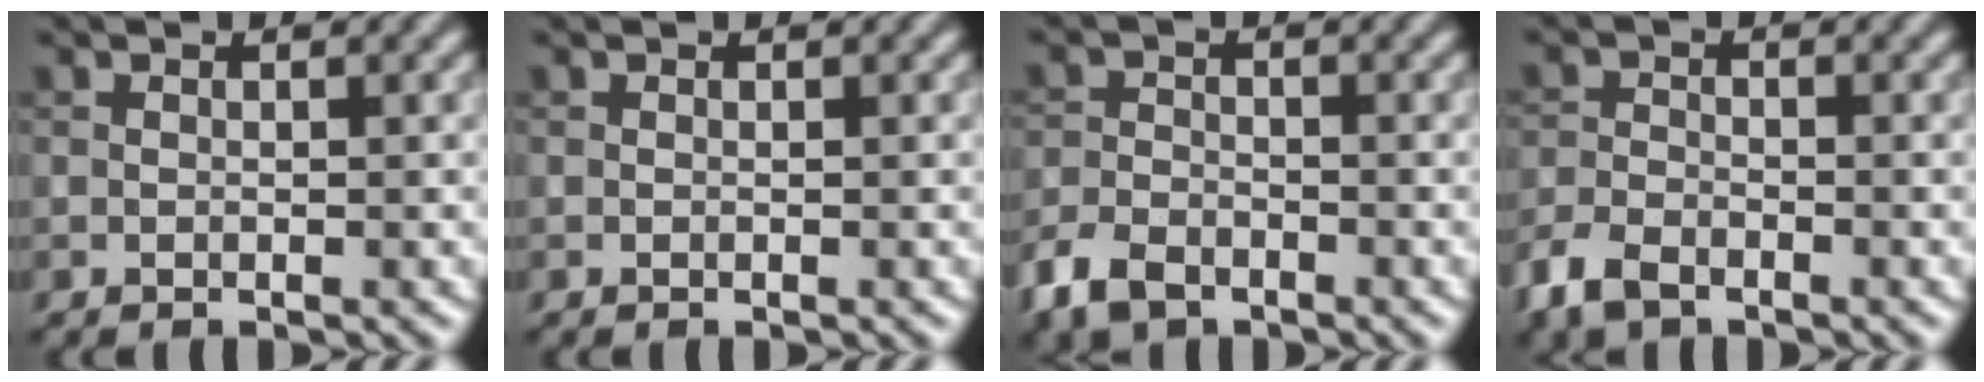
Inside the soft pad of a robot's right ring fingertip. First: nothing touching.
{"total": 0.0}
{"total": 4.1, "force": [-2.9, 2.2, 1.9], "torque": [-0.042, -0.007, -0.068]}
{"total": 3.7, "force": [-2.7, 1.8, 1.8], "torque": [-0.041, -0.008, -0.065]}